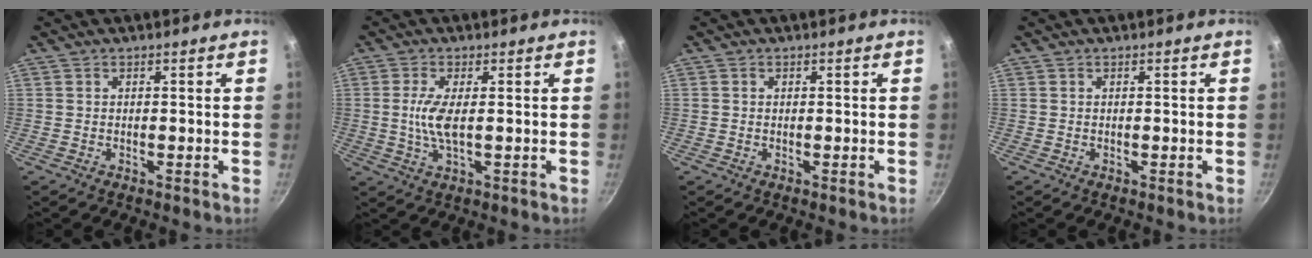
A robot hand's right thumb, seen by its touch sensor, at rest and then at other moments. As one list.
[{"total": 5.5, "force": [0.3, 1.6, 5.2], "torque": [-0.121, -0.001, 0.004]}, {"total": 0.0}, {"total": 0.0}]